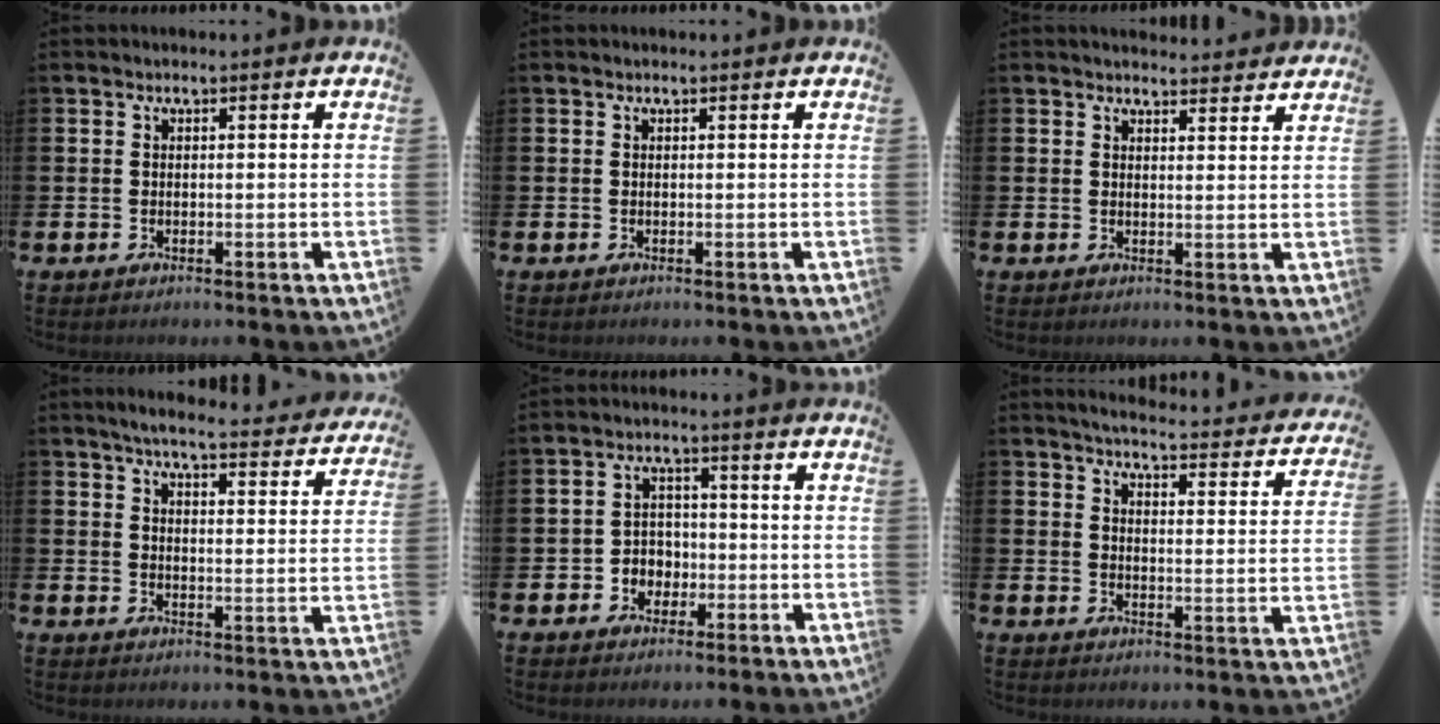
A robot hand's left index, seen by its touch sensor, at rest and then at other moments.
{"total": 0.0}
{"total": 2.7, "force": [2.6, 0.3, 0.0], "torque": [0.006, -0.020, 0.046]}
{"total": 5.0, "force": [4.7, 0.2, 1.7], "torque": [-0.038, -0.036, 0.076]}
{"total": 3.4, "force": [-0.9, 3.1, 0.7], "torque": [-0.024, 0.001, -0.025]}
{"total": 4.0, "force": [3.9, 0.1, 1.1], "torque": [-0.034, -0.037, 0.061]}